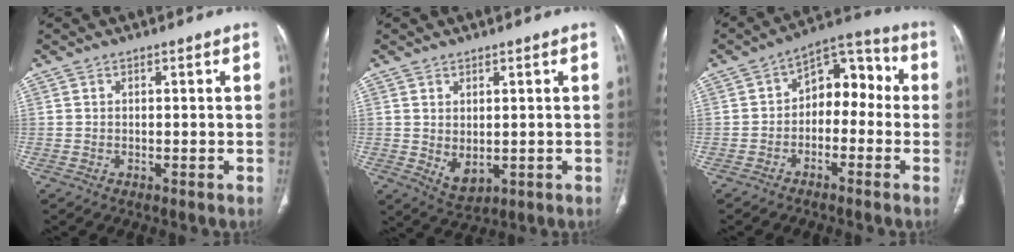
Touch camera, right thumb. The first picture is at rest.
{"total": 3.9, "force": [-0.1, 2.4, 3.1], "torque": [-0.044, -0.008, 0.015]}
{"total": 9.5, "force": [-1.2, 6.6, 6.8], "torque": [-0.050, 0.049, -0.037]}